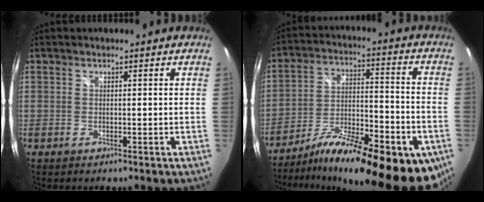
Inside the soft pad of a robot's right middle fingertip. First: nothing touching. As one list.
[{"total": 24.7, "force": [-16.1, 7.6, 17.2], "torque": [-0.272, -0.026, -0.240]}]